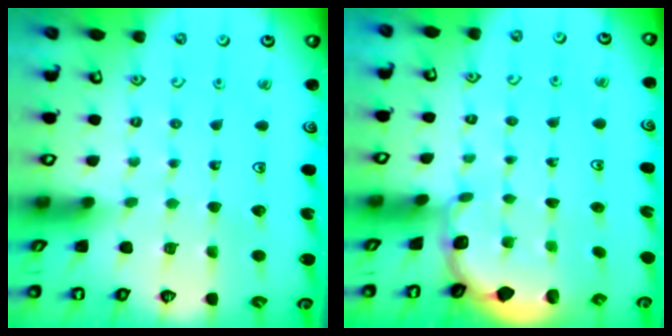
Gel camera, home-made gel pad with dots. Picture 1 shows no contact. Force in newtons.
{"total": 1.9, "press": 1.8, "slide": 0.8}